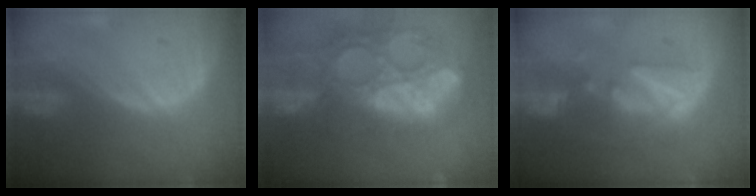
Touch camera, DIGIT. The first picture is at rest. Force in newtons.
{"total": 15.4, "press": 12.8, "slide": 8.7}
{"total": 8.2, "press": 7.4, "slide": 3.5}